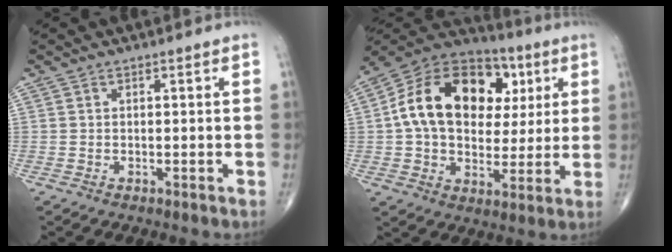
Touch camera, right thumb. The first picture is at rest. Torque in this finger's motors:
{"motor_torque": [2.17, 2.84, 1.41, 0.11, 0.59]}